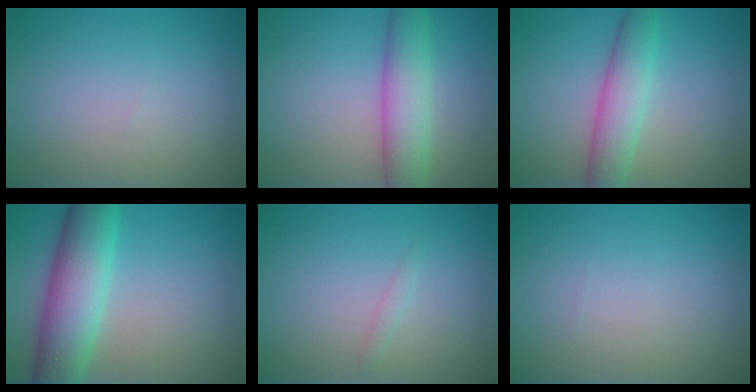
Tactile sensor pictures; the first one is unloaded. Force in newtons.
{"total": 5.3, "press": 5.3, "slide": 0.1}
{"total": 4.4, "press": 4.4, "slide": 0.2}
{"total": 8.2, "press": 8.2, "slide": 0.3}
{"total": 0.6, "press": 0.6, "slide": 0.1}
{"total": 0.0}